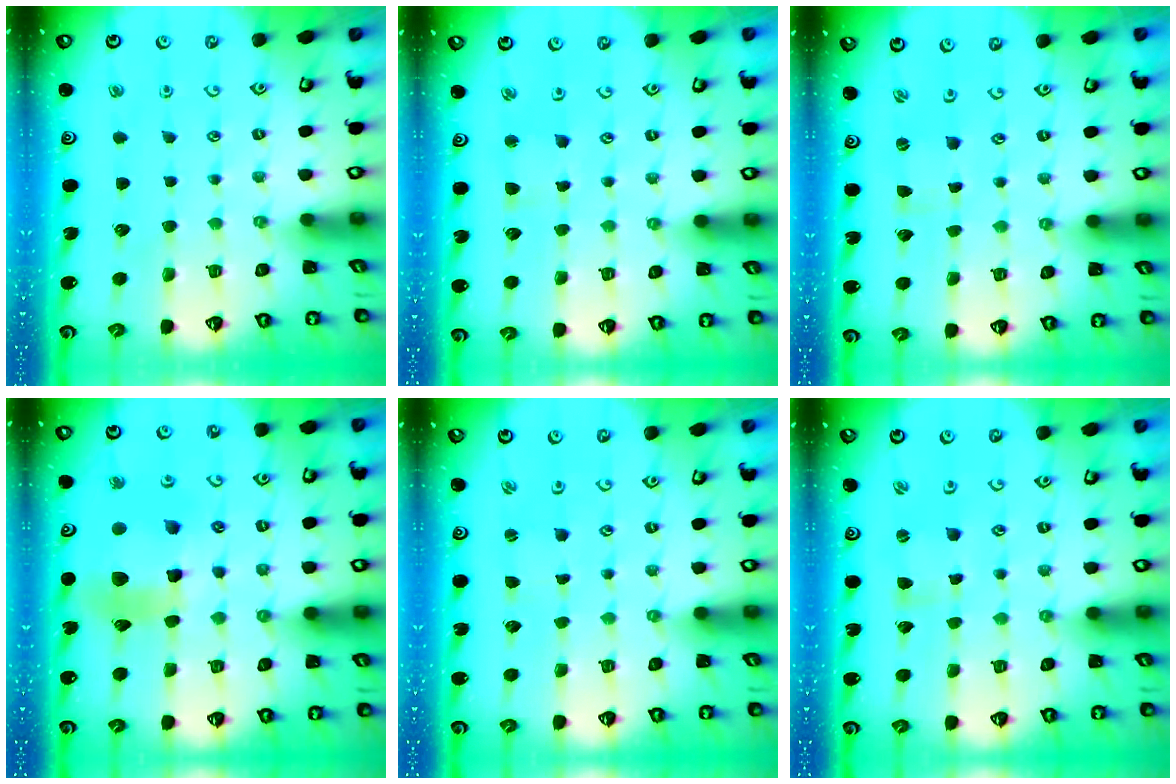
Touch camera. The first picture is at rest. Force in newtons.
{"total": 2.5, "press": 2.4, "slide": 0.4}
{"total": 0.0}
{"total": 13.2, "press": 13.1, "slide": 1.6}
{"total": 0.0}
{"total": 0.6, "press": 0.6, "slide": 0.2}